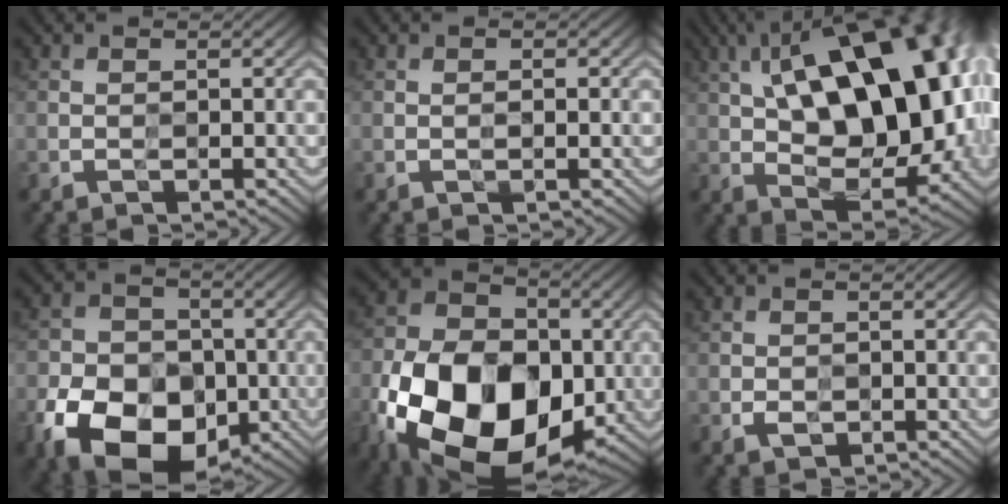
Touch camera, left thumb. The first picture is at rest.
{"total": 0.7, "force": [-0.1, 0.1, 0.7], "torque": [-0.011, -0.001, -0.002]}
{"total": 21.6, "force": [5.5, 11.0, 17.8], "torque": [-0.276, 0.047, 0.077]}
{"total": 14.5, "force": [-6.3, 9.7, 8.7], "torque": [-0.177, -0.038, -0.115]}
{"total": 20.0, "force": [-6.8, 13.2, 13.4], "torque": [-0.275, -0.037, -0.120]}
{"total": 1.2, "force": [-0.4, 0.9, 0.6], "torque": [-0.010, -0.004, -0.009]}